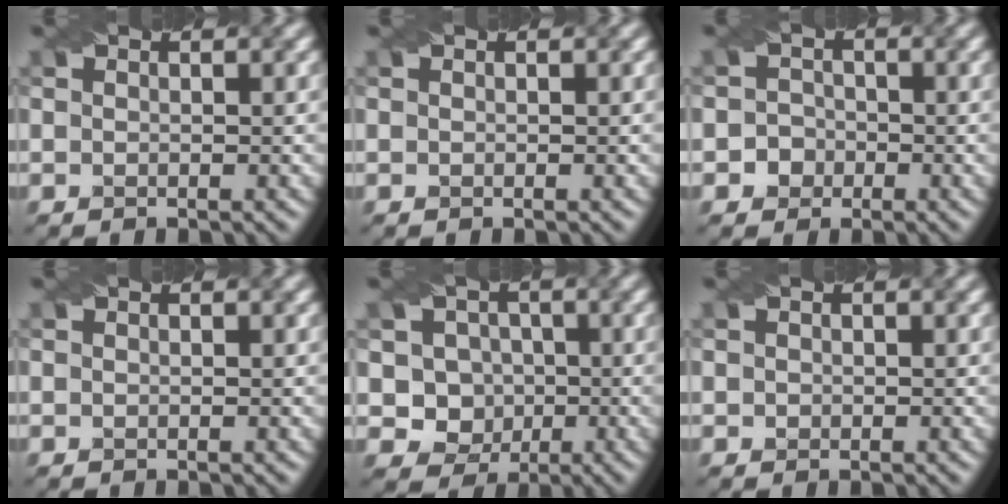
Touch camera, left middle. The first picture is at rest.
{"total": 0.0}
{"total": 2.0, "force": [-0.7, 1.9, 0.2], "torque": [0.021, 0.001, -0.016]}
{"total": 0.0}
{"total": 4.9, "force": [0.0, 4.6, 1.8], "torque": [-0.020, 0.002, -0.018]}
{"total": 0.6, "force": [0.0, 0.5, 0.1], "torque": [0.002, -0.001, -0.001]}